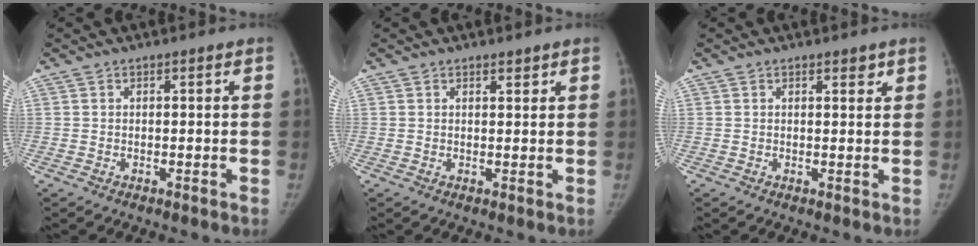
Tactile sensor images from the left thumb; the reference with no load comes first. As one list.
[{"total": 1.3, "force": [1.1, 0.6, 0.5], "torque": [0.000, -0.007, 0.015]}, {"total": 1.5, "force": [1.0, 0.6, 0.8], "torque": [-0.001, -0.006, 0.012]}]